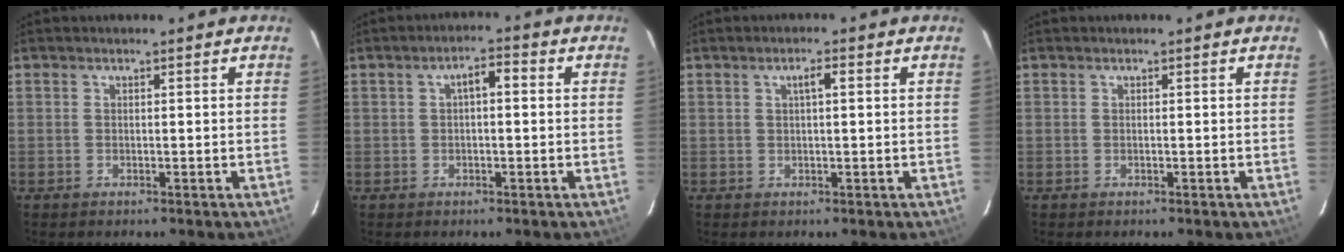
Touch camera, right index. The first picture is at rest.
{"total": 3.3, "force": [0.4, 1.3, 3.0], "torque": [-0.052, 0.015, 0.006]}
{"total": 2.0, "force": [0.6, 0.3, 1.8], "torque": [-0.033, 0.007, 0.011]}
{"total": 0.0}